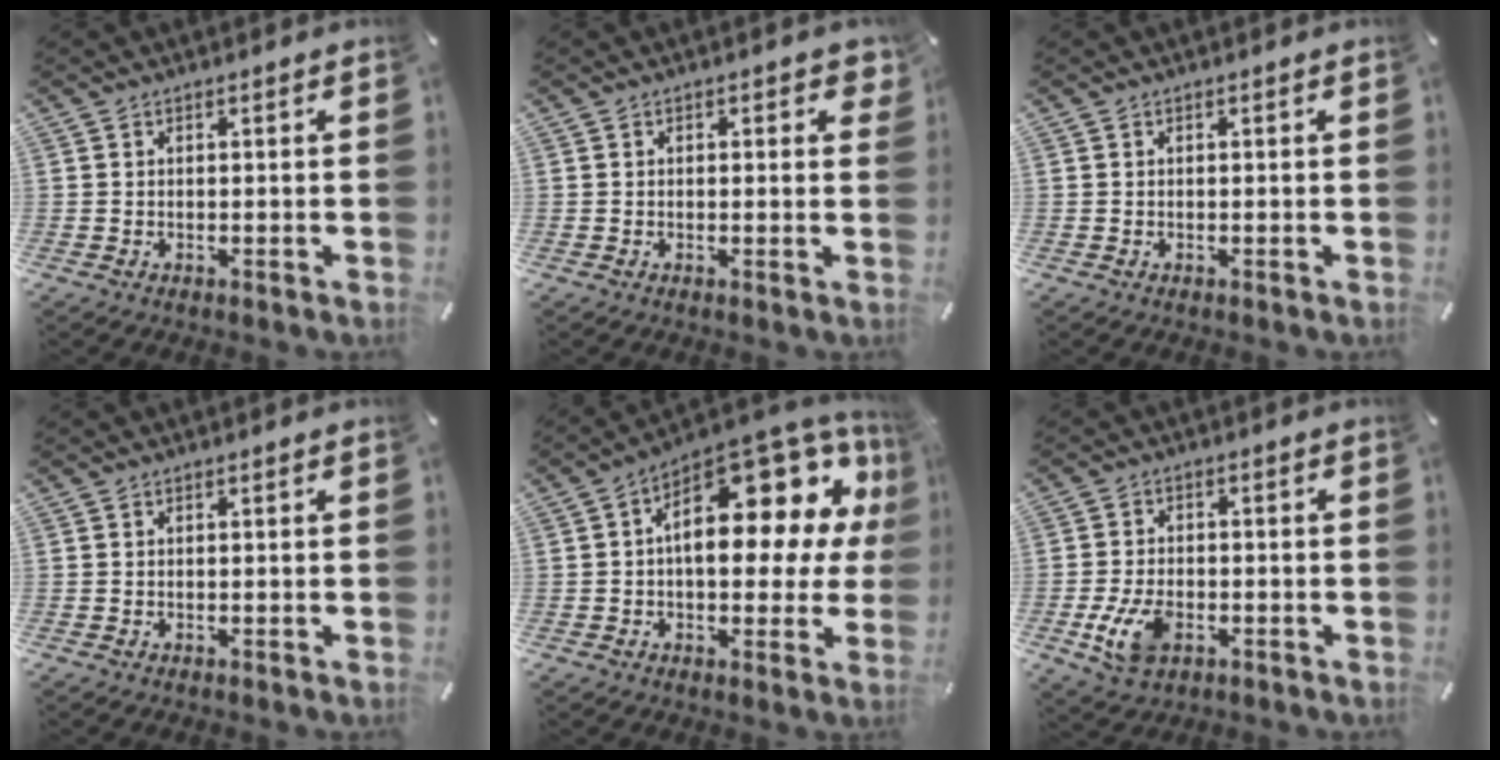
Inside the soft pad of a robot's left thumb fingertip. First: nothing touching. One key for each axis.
{"total": 1.9, "fx": 0.3, "fy": 0.8, "fz": 1.7, "tx": -0.018, "ty": -0.001, "tz": 0.001}
{"total": 0.0}
{"total": 0.0}
{"total": 19.3, "fx": 6.6, "fy": 10.1, "fz": 15.0, "tx": -0.193, "ty": -0.060, "tz": 0.109}
{"total": 8.6, "fx": -3.0, "fy": 5.3, "fz": 6.1, "tx": -0.140, "ty": 0.003, "tz": -0.054}